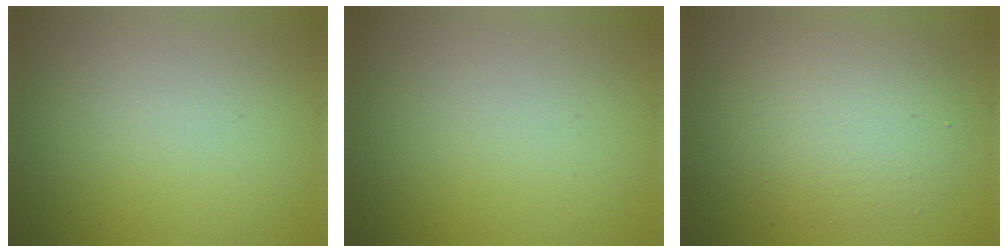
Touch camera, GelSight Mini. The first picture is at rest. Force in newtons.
{"total": 0.0}
{"total": 5.0, "press": 5.0, "slide": 0.2}